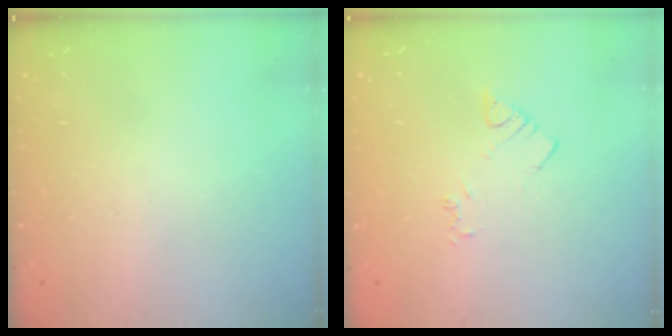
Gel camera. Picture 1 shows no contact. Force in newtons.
{"total": 2.3, "press": 2.3, "slide": 0.3}